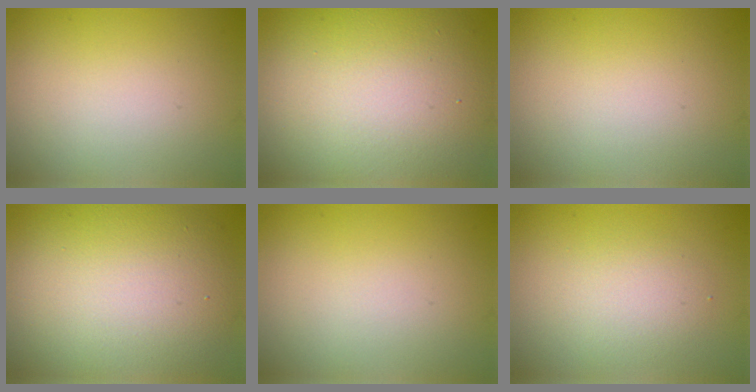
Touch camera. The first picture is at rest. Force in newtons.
{"total": 14.1, "press": 14.1, "slide": 0.8}
{"total": 0.0}
{"total": 11.1, "press": 11.1, "slide": 0.5}
{"total": 0.0}
{"total": 2.4, "press": 2.4, "slide": 0.2}